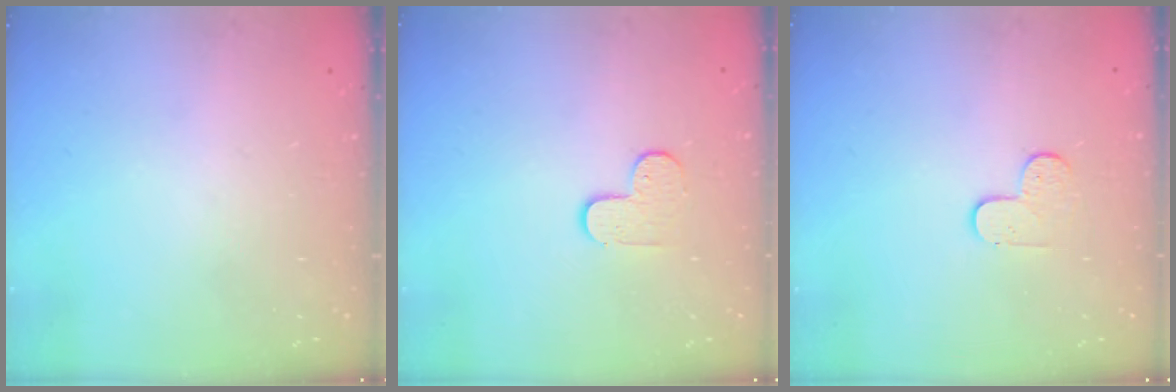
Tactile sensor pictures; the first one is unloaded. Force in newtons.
{"total": 6.1, "press": 6.1, "slide": 0.6}
{"total": 5.4, "press": 5.3, "slide": 0.6}